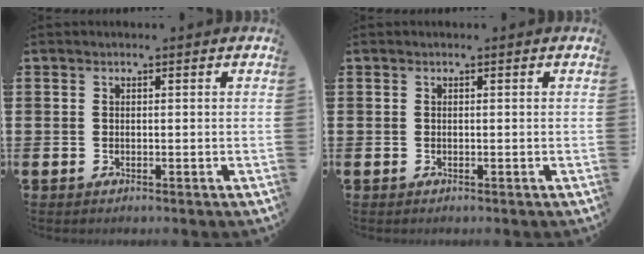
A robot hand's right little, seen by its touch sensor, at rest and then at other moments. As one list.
[{"total": 0.0}]